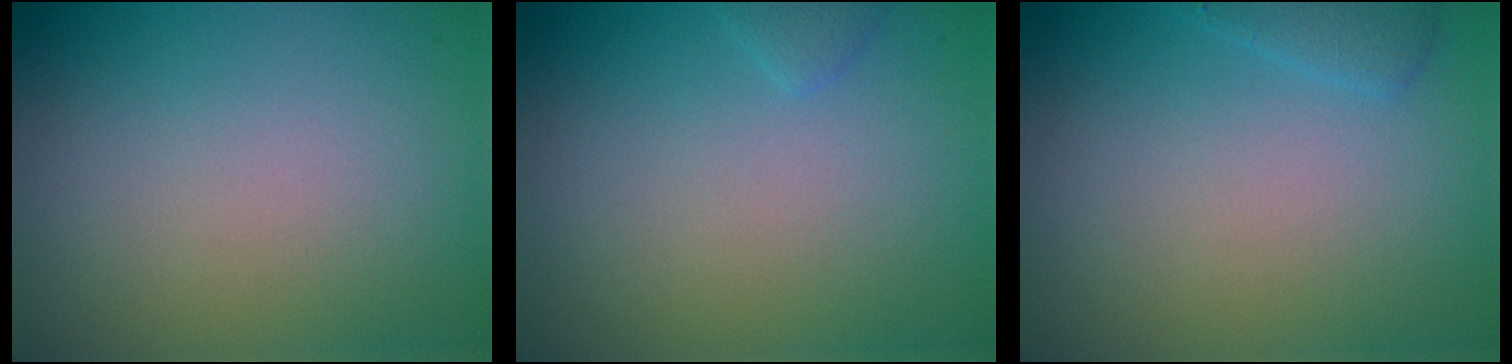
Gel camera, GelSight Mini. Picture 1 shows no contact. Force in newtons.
{"total": 0.8, "press": 0.8, "slide": 0.1}
{"total": 1.4, "press": 1.4, "slide": 0.1}